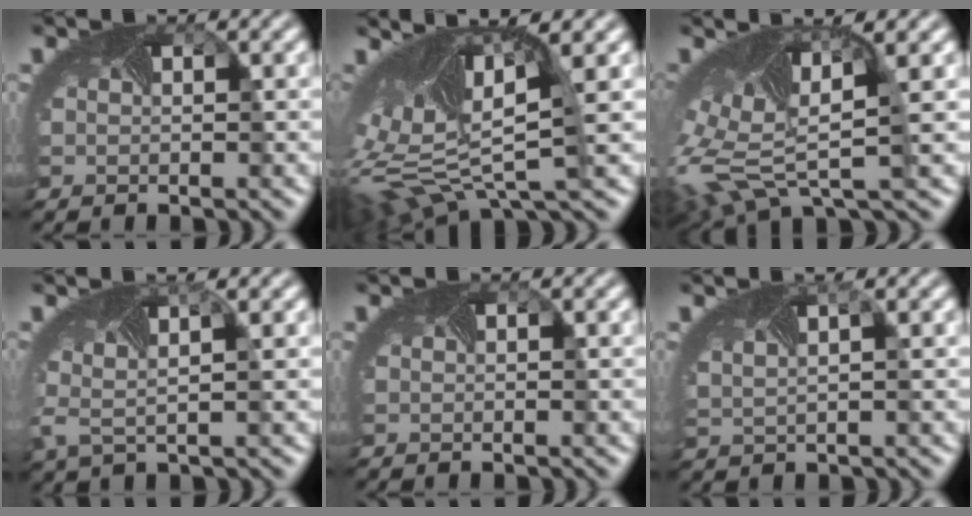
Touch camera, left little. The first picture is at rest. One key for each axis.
{"total": 11.0, "fx": 2.3, "fy": 4.8, "fz": 9.7, "tx": -0.218, "ty": 0.005, "tz": 0.060}
{"total": 8.7, "fx": 0.4, "fy": 3.8, "fz": 7.8, "tx": -0.176, "ty": -0.008, "tz": 0.021}
{"total": 2.7, "fx": 0.3, "fy": 1.5, "fz": 2.2, "tx": -0.074, "ty": -0.001, "tz": 0.005}
{"total": 0.0}
{"total": 2.9, "fx": 2.1, "fy": 1.4, "fz": 1.5, "tx": -0.024, "ty": 0.019, "tz": 0.026}